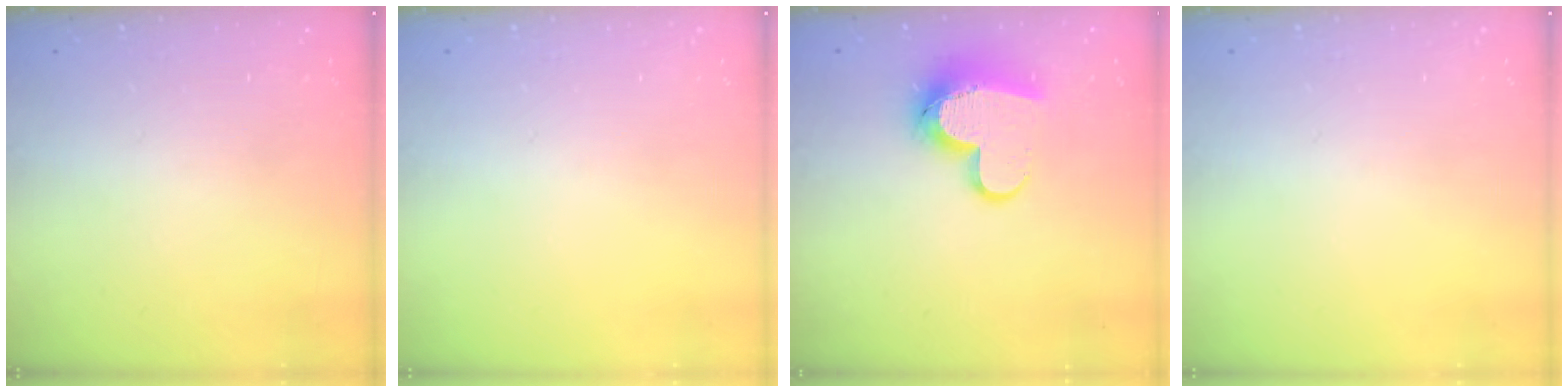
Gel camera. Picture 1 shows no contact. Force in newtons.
{"total": 0.0}
{"total": 12.4, "press": 12.3, "slide": 1.2}
{"total": 0.0}